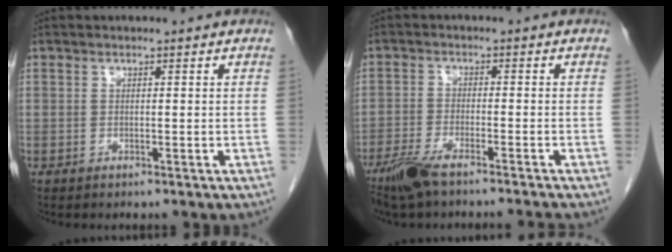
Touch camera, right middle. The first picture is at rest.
{"total": 7.3, "force": [-6.0, 0.1, 4.2], "torque": [-0.075, -0.017, -0.108]}